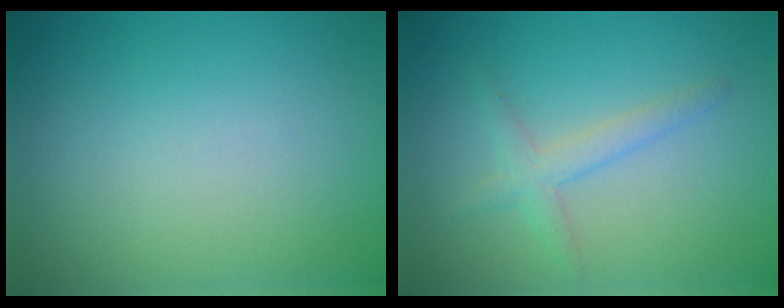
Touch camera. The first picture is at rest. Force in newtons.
{"total": 2.0, "press": 2.0, "slide": 0.1}